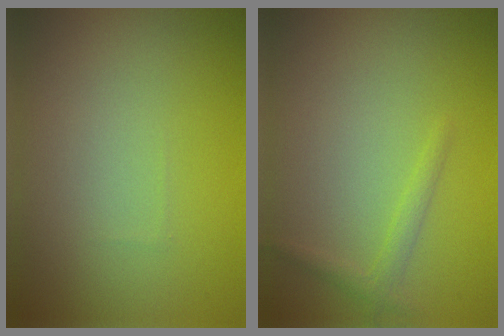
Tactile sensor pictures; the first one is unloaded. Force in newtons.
{"total": 1.3, "press": 1.3, "slide": 0.1}